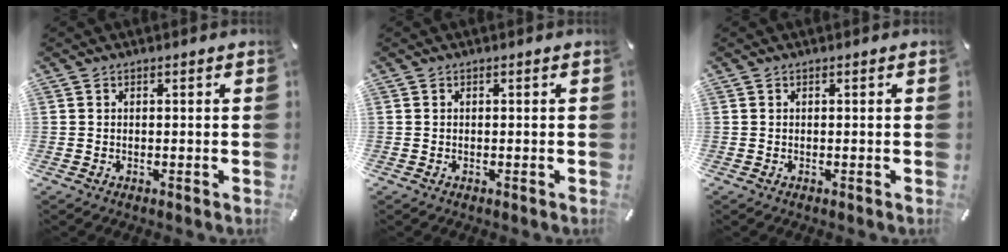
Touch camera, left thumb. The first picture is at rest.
{"total": 0.0}
{"total": 0.0}